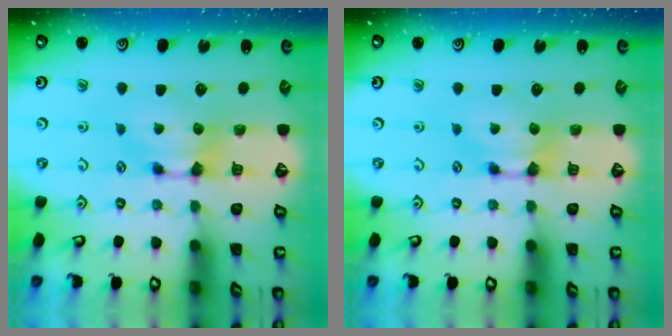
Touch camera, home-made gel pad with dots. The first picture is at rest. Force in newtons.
{"total": 0.0}